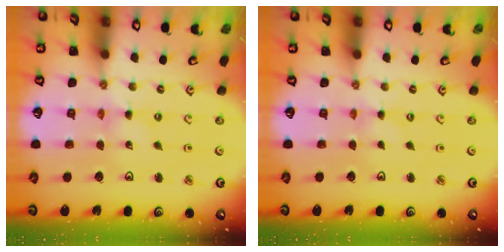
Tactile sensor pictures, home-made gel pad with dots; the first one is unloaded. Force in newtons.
{"total": 0.0}